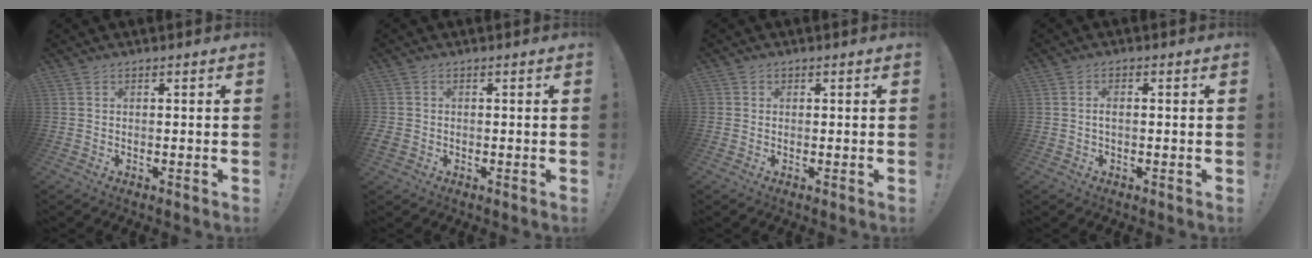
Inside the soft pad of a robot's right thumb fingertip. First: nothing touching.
{"total": 2.5, "force": [-0.4, 2.3, 0.9], "torque": [-0.023, 0.000, -0.005]}
{"total": 0.8, "force": [0.2, 0.8, 0.0], "torque": [-0.007, 0.005, 0.004]}
{"total": 1.9, "force": [-0.4, 0.7, 1.7], "torque": [-0.034, 0.007, -0.006]}